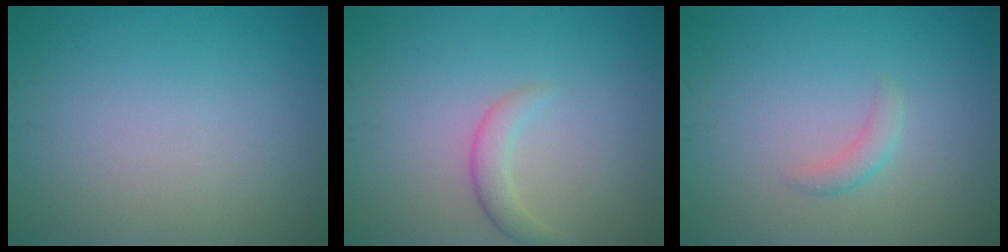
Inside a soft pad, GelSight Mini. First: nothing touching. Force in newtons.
{"total": 1.9, "press": 1.9, "slide": 0.0}
{"total": 1.3, "press": 1.3, "slide": 0.1}